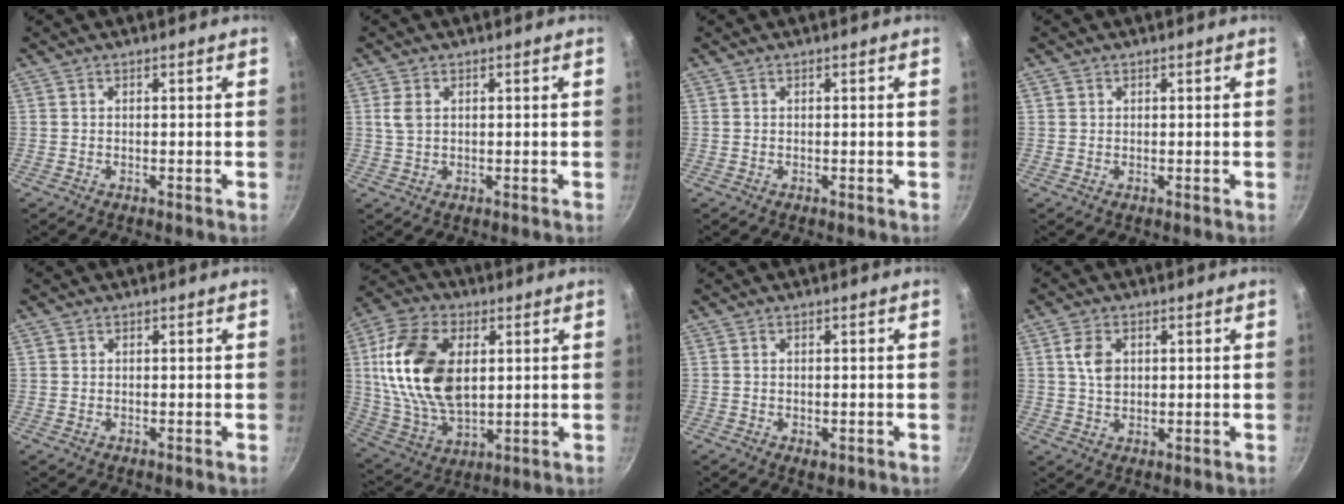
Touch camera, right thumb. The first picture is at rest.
{"total": 2.7, "force": [0.7, 1.7, 2.0], "torque": [-0.040, 0.000, 0.015]}
{"total": 0.0}
{"total": 1.0, "force": [0.3, 0.9, 0.2], "torque": [0.002, 0.003, 0.003]}
{"total": 0.7, "force": [0.2, 0.6, 0.1], "torque": [0.000, 0.002, 0.001]}
{"total": 20.4, "force": [3.7, 12.5, 15.7], "torque": [-0.286, -0.005, 0.074]}
{"total": 1.7, "force": [-0.4, 1.0, 1.3], "torque": [-0.017, -0.005, -0.005]}
{"total": 6.6, "force": [1.5, 4.5, 4.6], "torque": [-0.077, -0.001, 0.028]}